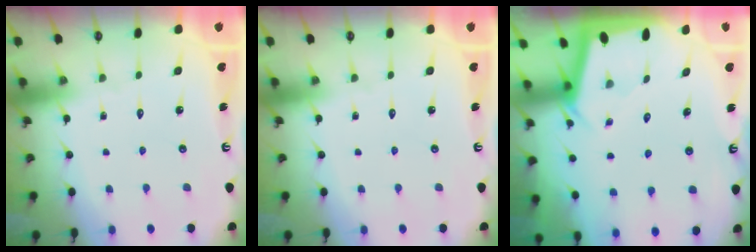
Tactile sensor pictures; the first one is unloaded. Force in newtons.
{"total": 0.0}
{"total": 1.8, "press": 1.8, "slide": 0.1}